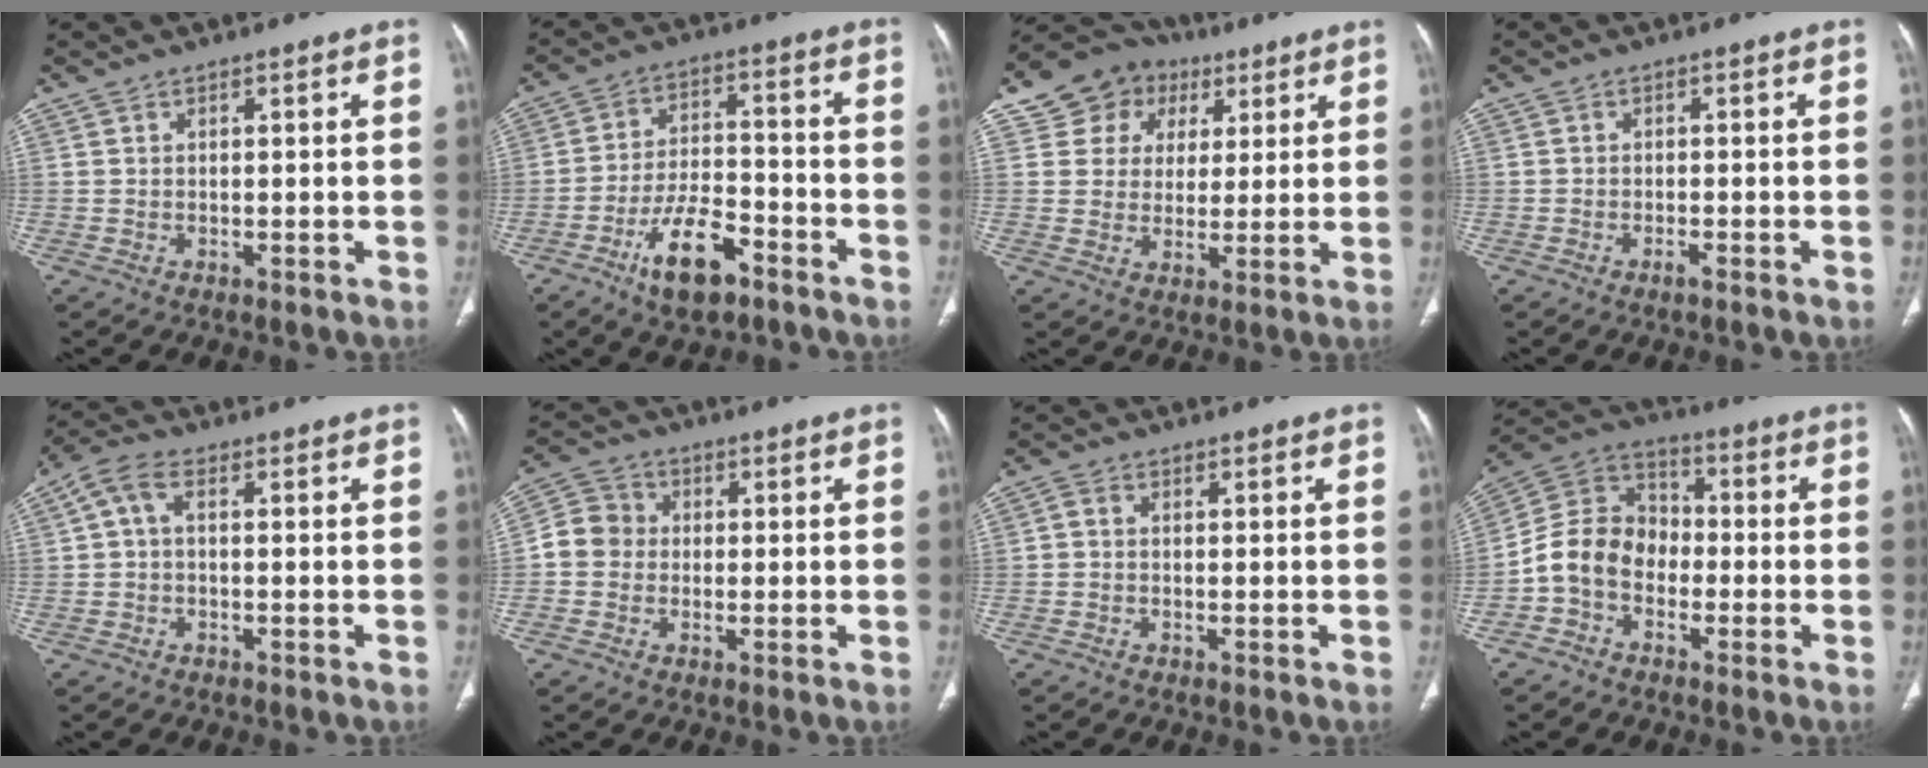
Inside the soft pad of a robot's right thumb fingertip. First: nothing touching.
{"total": 11.3, "force": [-6.7, 5.0, 7.7], "torque": [-0.129, 0.040, -0.113]}
{"total": 11.7, "force": [4.7, 10.1, 3.3], "torque": [-0.022, 0.009, 0.076]}
{"total": 1.1, "force": [-0.8, 0.2, 0.7], "torque": [-0.014, 0.001, -0.017]}
{"total": 4.7, "force": [0.5, 2.6, 3.9], "torque": [-0.082, 0.020, 0.003]}
{"total": 6.4, "force": [-0.3, 5.9, 2.5], "torque": [-0.030, 0.019, -0.020]}
{"total": 1.3, "force": [-0.2, 0.9, 0.9], "torque": [-0.015, 0.003, -0.007]}
{"total": 10.9, "force": [-3.2, 8.6, 5.9], "torque": [-0.096, 0.049, -0.074]}